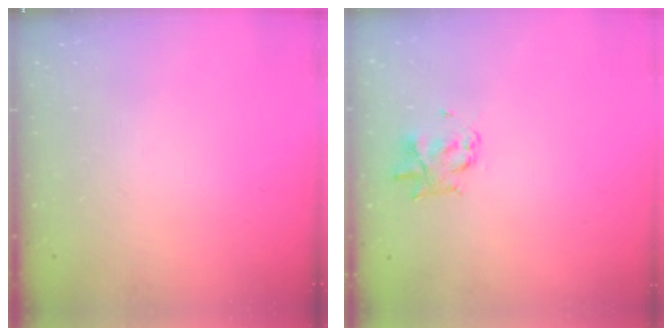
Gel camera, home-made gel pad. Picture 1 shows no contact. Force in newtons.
{"total": 3.0, "press": 2.9, "slide": 0.4}